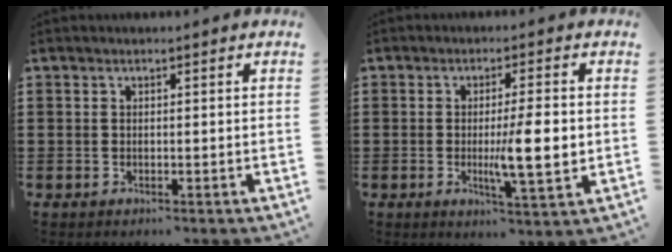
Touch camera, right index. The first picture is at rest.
{"total": 7.9, "force": [-0.3, 1.4, 7.7], "torque": [-0.125, -0.006, -0.006]}